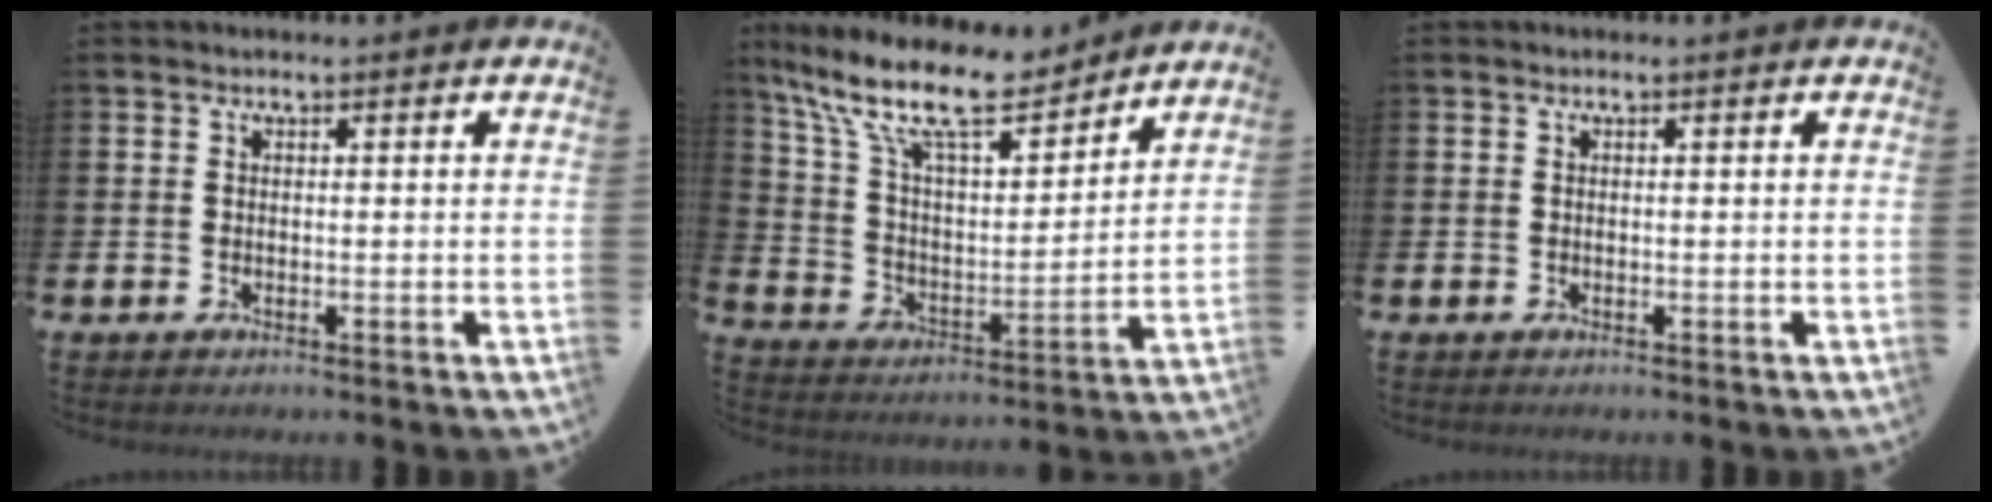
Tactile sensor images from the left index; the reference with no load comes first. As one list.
[{"total": 13.4, "force": [11.3, 3.8, 6.1], "torque": [-0.156, -0.067, 0.198]}, {"total": 0.0}]